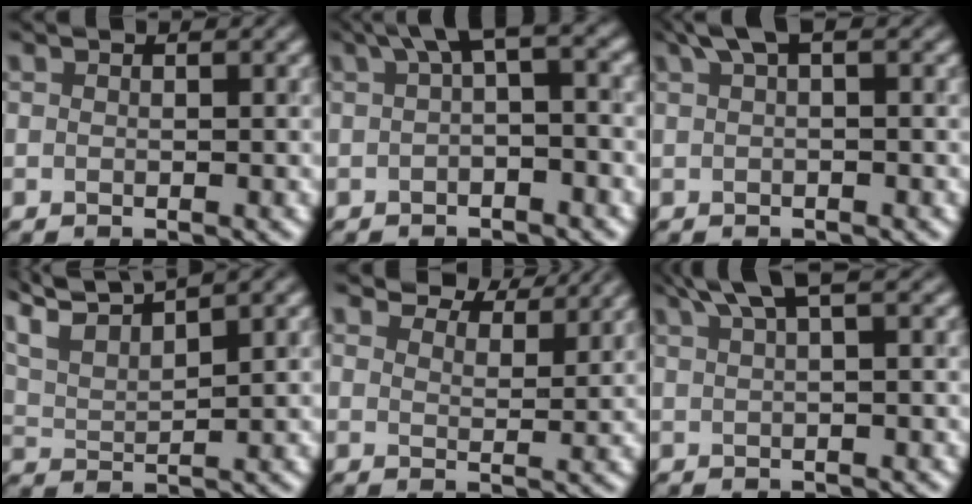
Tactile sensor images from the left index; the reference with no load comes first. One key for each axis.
{"total": 3.2, "fx": 0.6, "fy": 0.8, "fz": 3.1, "tx": -0.042, "ty": 0.019, "tz": 0.005}
{"total": 1.9, "fx": 0.9, "fy": 0.3, "fz": 1.6, "tx": -0.024, "ty": 0.009, "tz": 0.017}
{"total": 7.0, "fx": 6.1, "fy": 1.1, "fz": 3.3, "tx": -0.069, "ty": 0.023, "tz": 0.102}
{"total": 5.6, "fx": 5.1, "fy": 1.4, "fz": 1.8, "tx": -0.035, "ty": -0.003, "tz": 0.079}
{"total": 3.5, "fx": 2.3, "fy": 0.4, "fz": 2.5, "tx": -0.030, "ty": 0.015, "tz": 0.043}